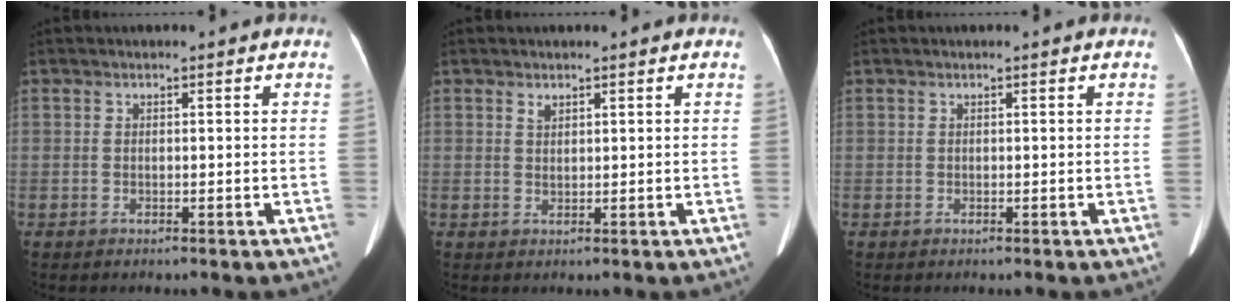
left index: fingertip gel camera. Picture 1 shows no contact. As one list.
[{"total": 1.1, "force": [0.9, 0.5, 0.4], "torque": [-0.009, 0.001, 0.020]}, {"total": 0.0}]